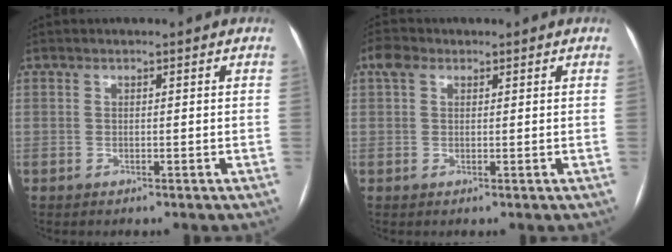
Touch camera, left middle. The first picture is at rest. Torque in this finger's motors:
{"motor_torque": [0.33, -0.24, 0.22, 0.01]}